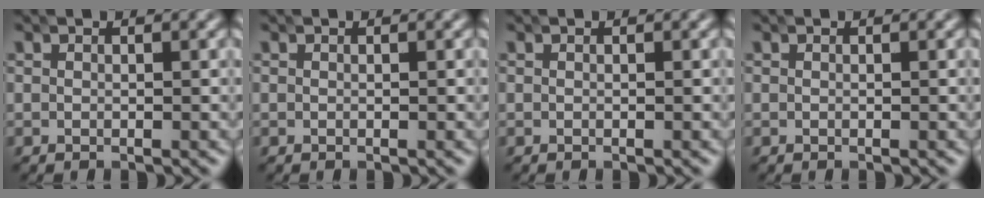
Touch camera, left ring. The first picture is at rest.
{"total": 0.0}
{"total": 0.0}
{"total": 0.0}